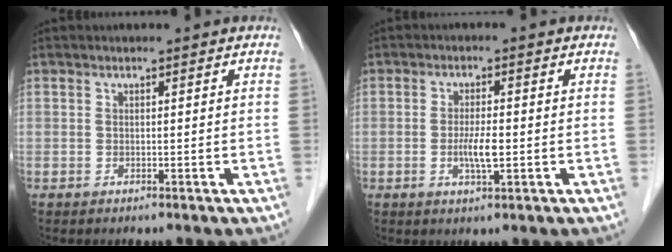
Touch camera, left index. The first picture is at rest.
{"total": 3.7, "force": [-0.8, 0.6, 3.6], "torque": [-0.072, -0.006, -0.014]}